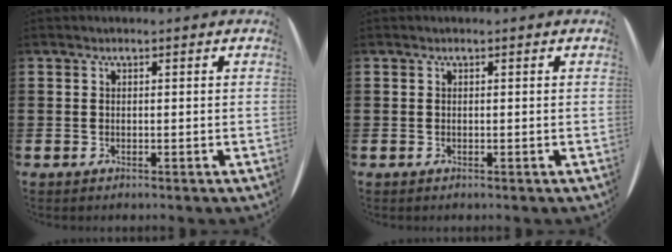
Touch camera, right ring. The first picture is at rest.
{"total": 0.0}